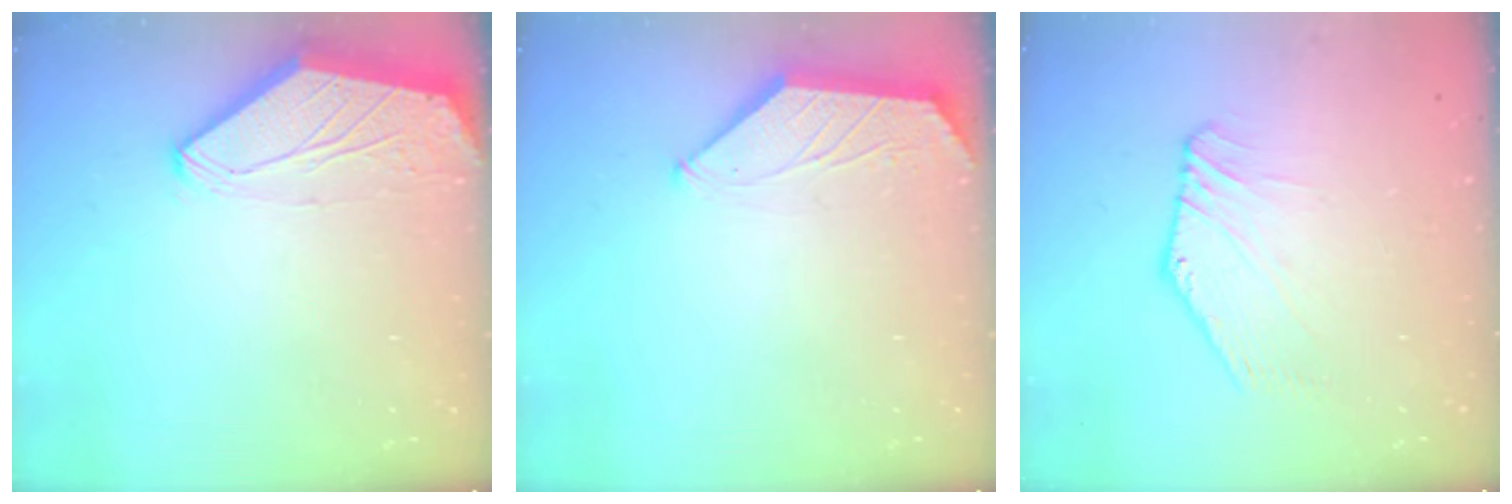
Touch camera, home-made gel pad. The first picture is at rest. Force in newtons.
{"total": 1.6, "press": 1.6, "slide": 0.3}
{"total": 2.9, "press": 2.9, "slide": 0.1}